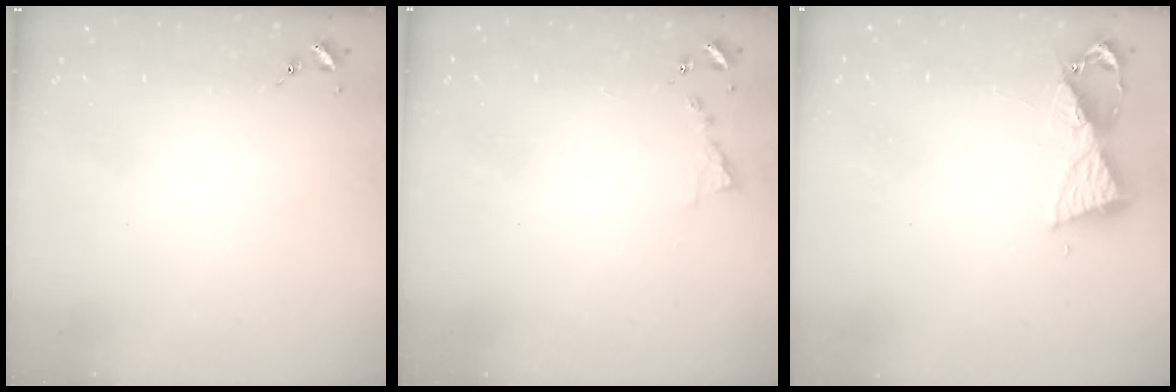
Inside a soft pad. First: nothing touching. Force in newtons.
{"total": 4.5, "press": 4.4, "slide": 0.5}
{"total": 8.6, "press": 8.5, "slide": 0.9}